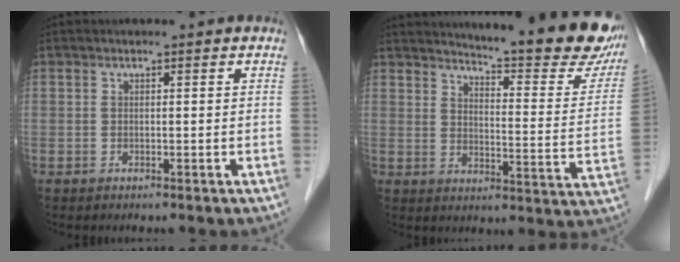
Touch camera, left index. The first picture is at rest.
{"total": 20.1, "force": [18.0, 2.1, 8.7], "torque": [-0.112, -0.081, 0.212]}